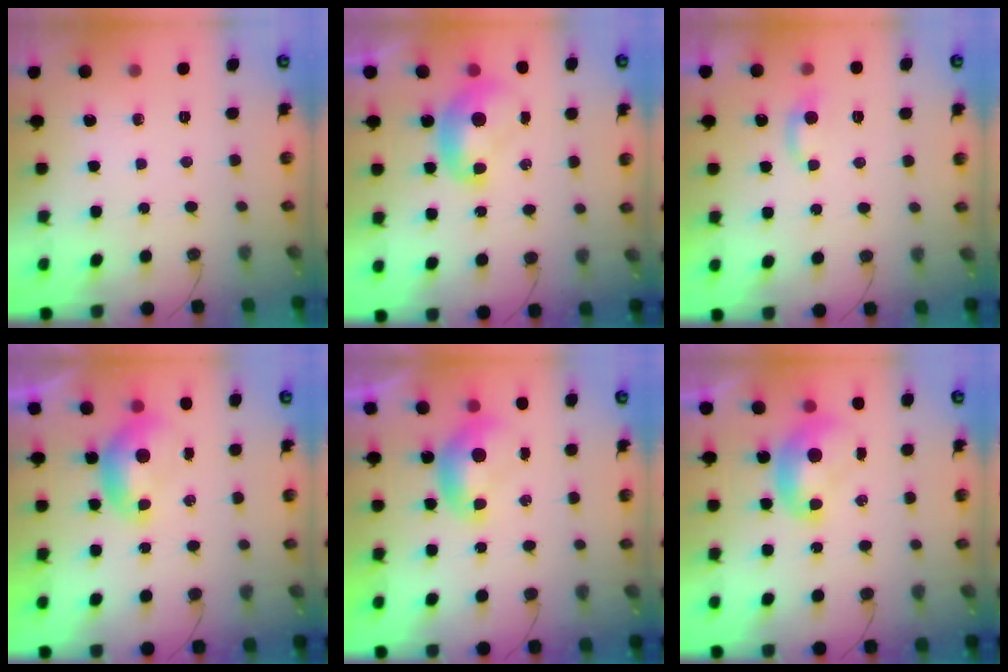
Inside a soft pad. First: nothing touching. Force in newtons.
{"total": 1.9, "press": 1.9, "slide": 0.2}
{"total": 2.3, "press": 2.2, "slide": 0.5}
{"total": 0.0}
{"total": 0.0}
{"total": 1.6, "press": 1.6, "slide": 0.2}